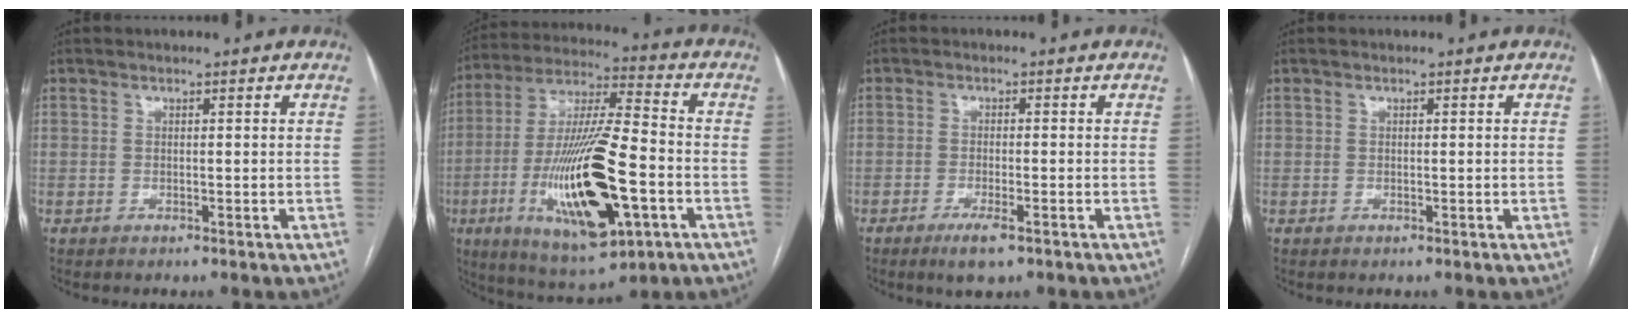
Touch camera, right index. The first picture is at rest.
{"total": 21.8, "force": [-6.2, 4.6, 20.4], "torque": [-0.417, -0.021, -0.100]}
{"total": 3.6, "force": [-2.1, 0.8, 2.9], "torque": [-0.053, -0.005, -0.034]}
{"total": 0.0}